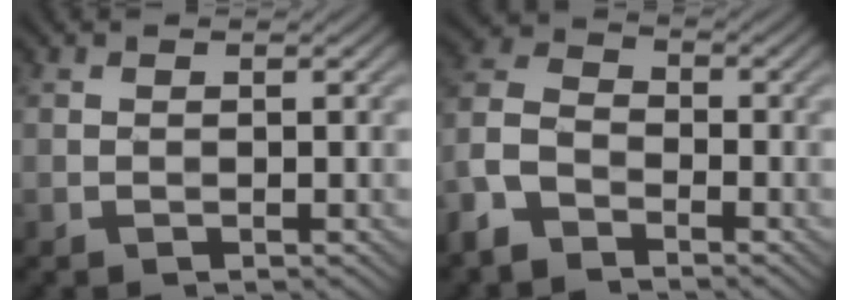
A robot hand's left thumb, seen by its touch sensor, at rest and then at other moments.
{"total": 6.7, "force": [-4.7, 3.4, 3.3], "torque": [-0.087, -0.001, -0.114]}